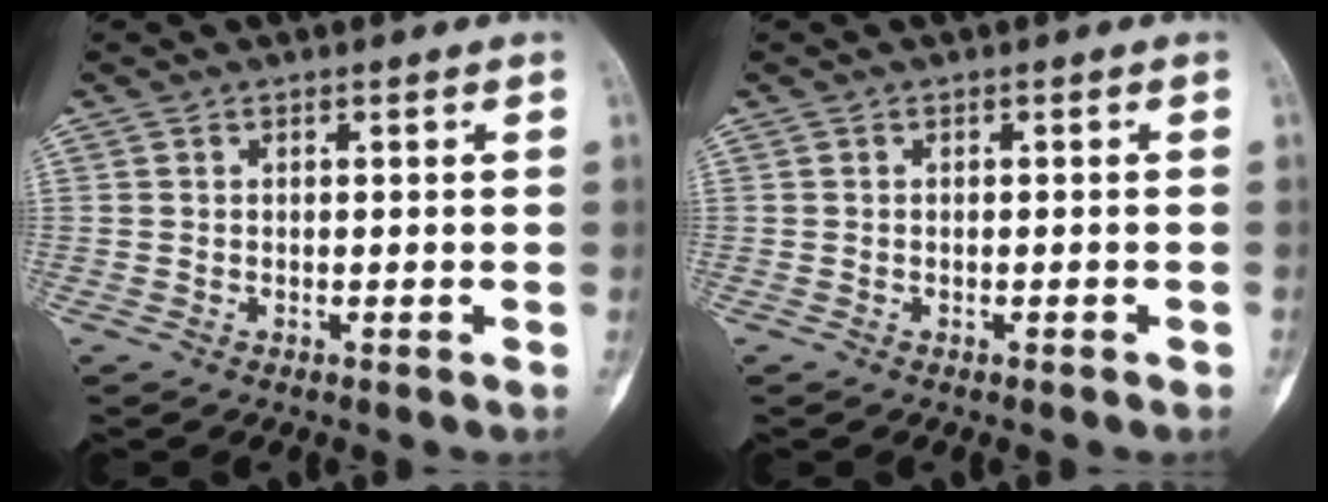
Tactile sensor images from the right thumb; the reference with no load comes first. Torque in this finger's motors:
{"motor_torque": [-0.17, -0.08, -0.19, 0.09, -0.06]}